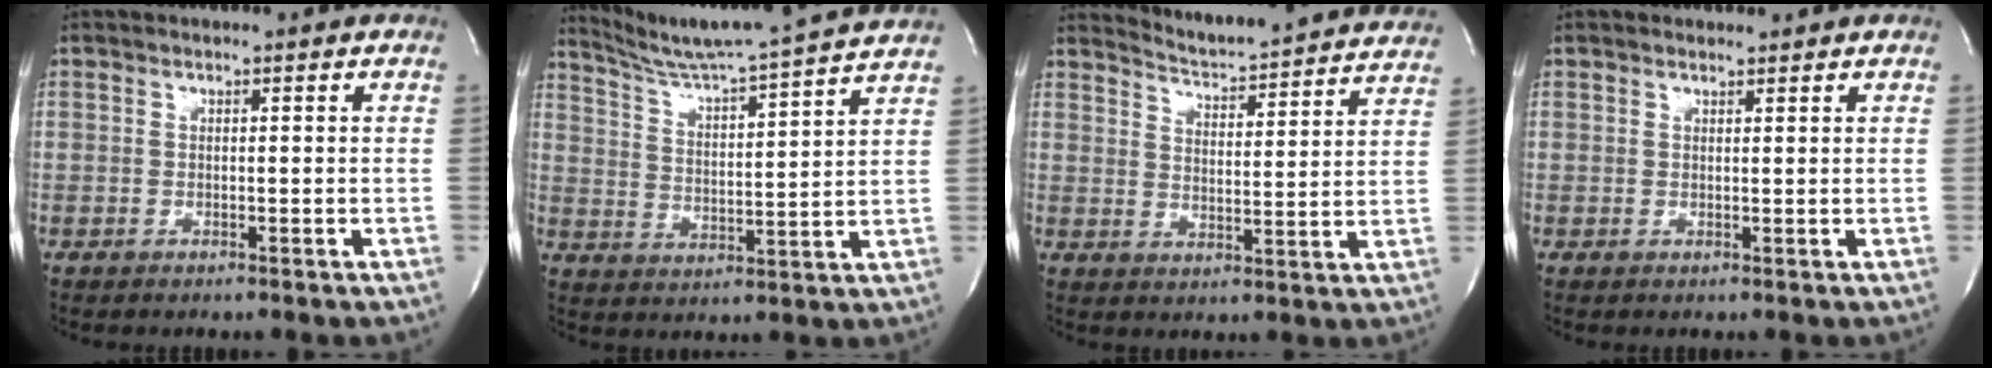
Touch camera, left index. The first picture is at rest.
{"total": 17.2, "force": [15.9, -2.1, 6.3], "torque": [-0.113, -0.030, 0.225]}
{"total": 18.0, "force": [17.6, 0.7, 3.7], "torque": [-0.062, -0.054, 0.217]}
{"total": 1.1, "force": [1.0, 0.4, 0.1], "torque": [-0.009, 0.001, 0.016]}